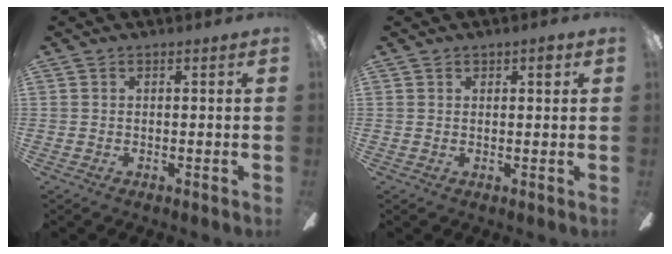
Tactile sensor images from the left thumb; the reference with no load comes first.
{"total": 2.1, "force": [1.3, 1.0, 1.3], "torque": [-0.011, -0.002, 0.018]}